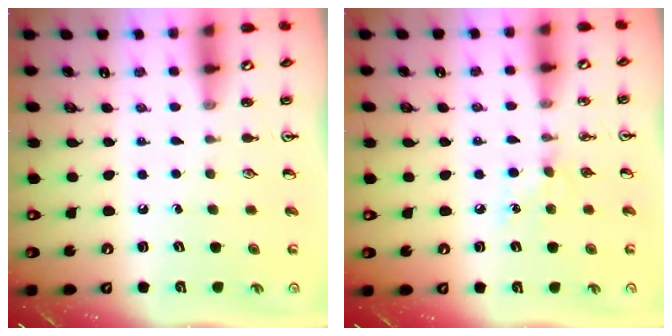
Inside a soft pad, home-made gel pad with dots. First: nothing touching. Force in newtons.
{"total": 5.8, "press": 5.8, "slide": 0.6}